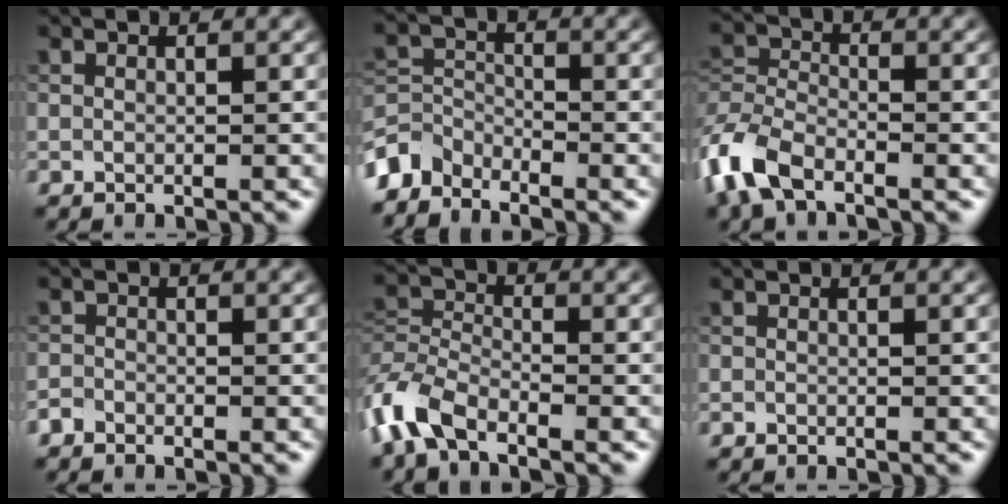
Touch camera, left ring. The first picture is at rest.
{"total": 3.8, "force": [-3.4, 1.5, 0.6], "torque": [-0.010, 0.000, -0.081]}
{"total": 5.8, "force": [-4.0, 2.7, 3.3], "torque": [-0.076, -0.004, -0.094]}
{"total": 1.0, "force": [-0.9, 0.4, 0.1], "torque": [-0.001, 0.002, -0.021]}
{"total": 5.6, "force": [-4.0, 2.3, 3.2], "torque": [-0.073, -0.003, -0.094]}
{"total": 0.0}